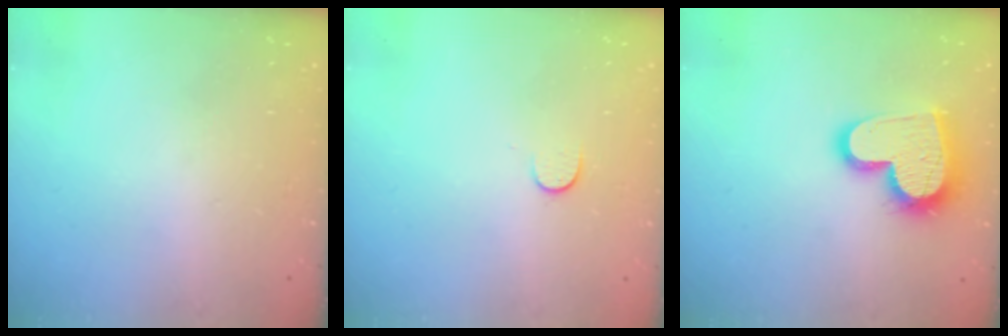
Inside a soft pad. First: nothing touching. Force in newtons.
{"total": 5.0, "press": 5.0, "slide": 0.5}
{"total": 16.4, "press": 16.3, "slide": 1.2}